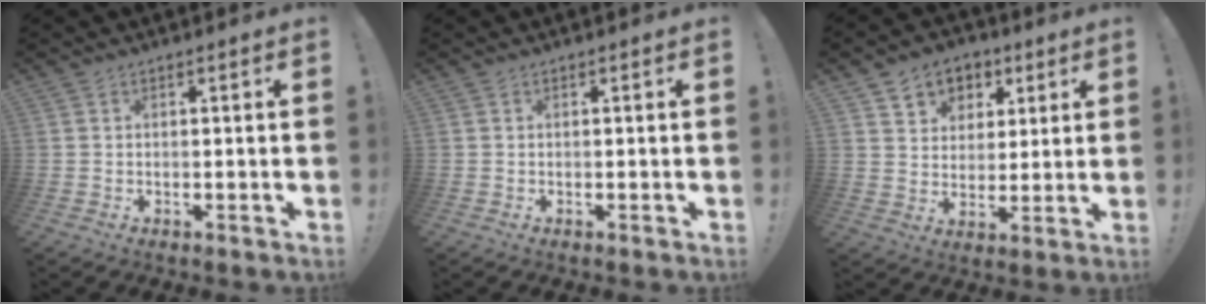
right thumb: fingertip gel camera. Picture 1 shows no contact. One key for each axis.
{"total": 0.0}
{"total": 7.9, "fx": 3.5, "fy": 7.0, "fz": 1.4, "tx": -0.010, "ty": -0.027, "tz": 0.069}